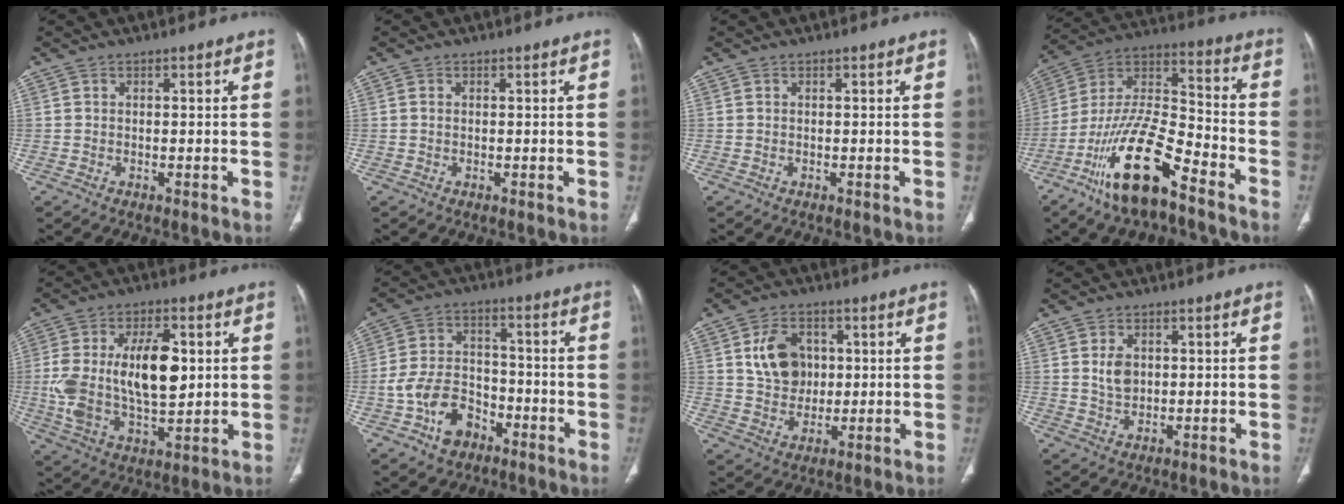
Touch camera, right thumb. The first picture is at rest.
{"total": 0.5, "force": [0.0, 0.3, 0.4], "torque": [-0.011, -0.001, 0.000]}
{"total": 0.0}
{"total": 19.2, "force": [-11.7, 6.1, 13.9], "torque": [-0.261, 0.072, -0.220]}
{"total": 18.1, "force": [1.9, 9.2, 15.5], "torque": [-0.271, -0.002, 0.041]}
{"total": 10.7, "force": [-5.1, 7.4, 5.8], "torque": [-0.091, 0.040, -0.088]}
{"total": 9.7, "force": [2.2, 7.6, 5.6], "torque": [-0.065, -0.007, 0.043]}
{"total": 3.8, "force": [0.9, 2.6, 2.6], "torque": [-0.039, -0.008, 0.021]}